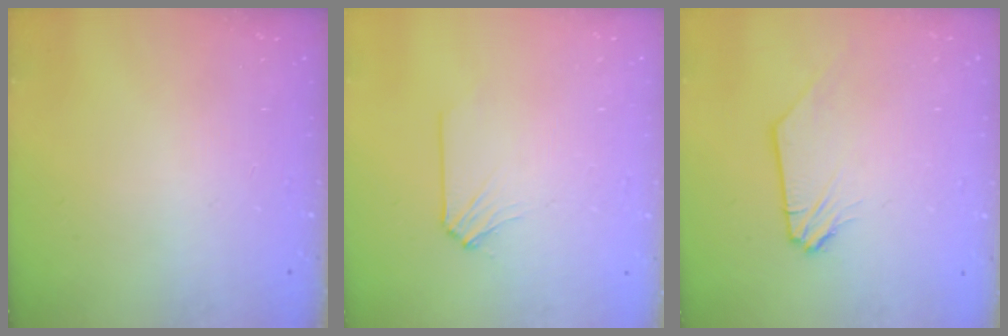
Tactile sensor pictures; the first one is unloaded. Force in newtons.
{"total": 0.6, "press": 0.6, "slide": 0.1}
{"total": 1.2, "press": 1.2, "slide": 0.2}